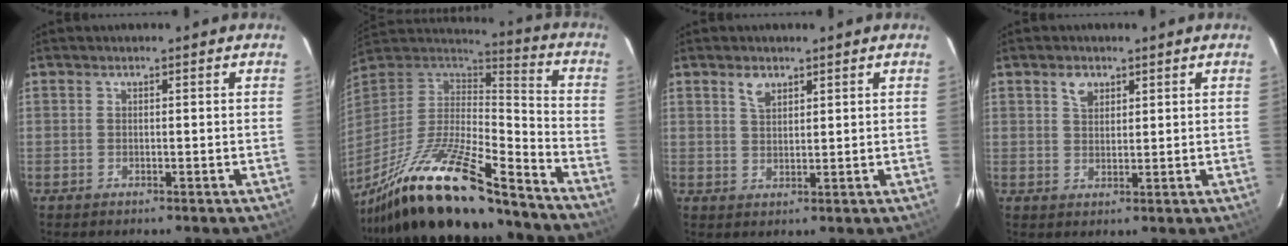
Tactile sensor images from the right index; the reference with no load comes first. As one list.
[{"total": 25.1, "force": [-18.5, 5.4, 16.0], "torque": [-0.304, -0.040, -0.319]}, {"total": 2.9, "force": [1.9, 1.6, 1.5], "torque": [-0.027, 0.004, 0.037]}, {"total": 3.1, "force": [1.8, 2.0, 1.5], "torque": [-0.021, 0.009, 0.034]}]